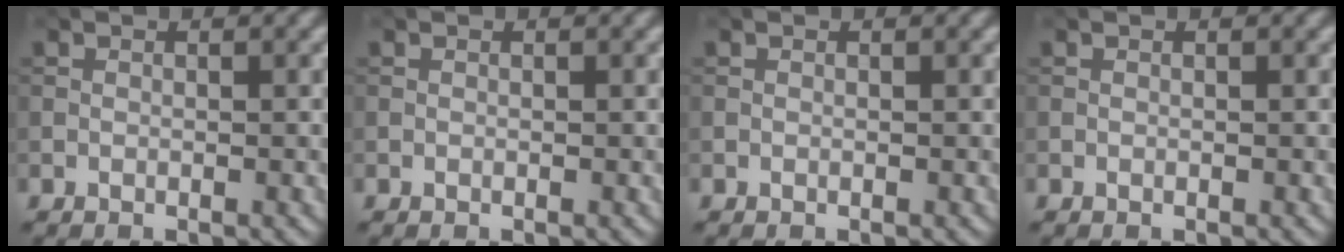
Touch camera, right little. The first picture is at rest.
{"total": 0.0}
{"total": 0.0}
{"total": 0.0}